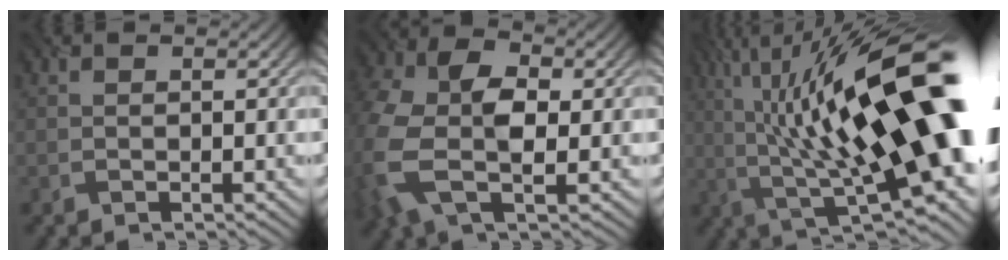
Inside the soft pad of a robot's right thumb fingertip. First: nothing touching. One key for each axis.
{"total": 11.4, "fx": -0.4, "fy": 7.5, "fz": 8.6, "tx": -0.236, "ty": -0.011, "tz": -0.009}
{"total": 22.3, "fx": 3.4, "fy": 7.1, "fz": 20.9, "tx": -0.332, "ty": 0.037, "tz": 0.061}